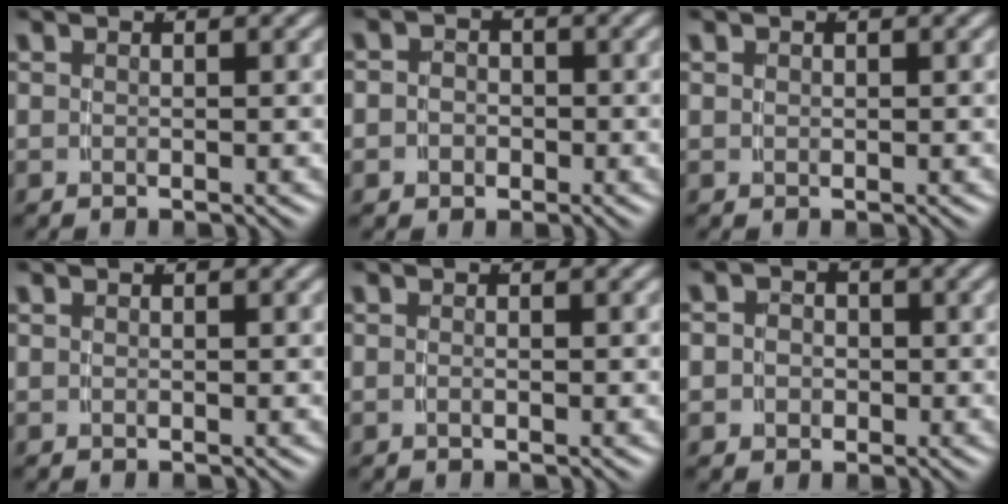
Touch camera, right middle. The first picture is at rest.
{"total": 2.5, "force": [-0.9, 2.3, 0.5], "torque": [-0.010, -0.012, -0.016]}
{"total": 0.0}
{"total": 0.0}
{"total": 0.5, "force": [-0.5, -0.1, 0.2], "torque": [-0.008, -0.001, -0.008]}
{"total": 3.1, "force": [-0.7, 2.9, 0.9], "torque": [-0.018, -0.011, -0.012]}